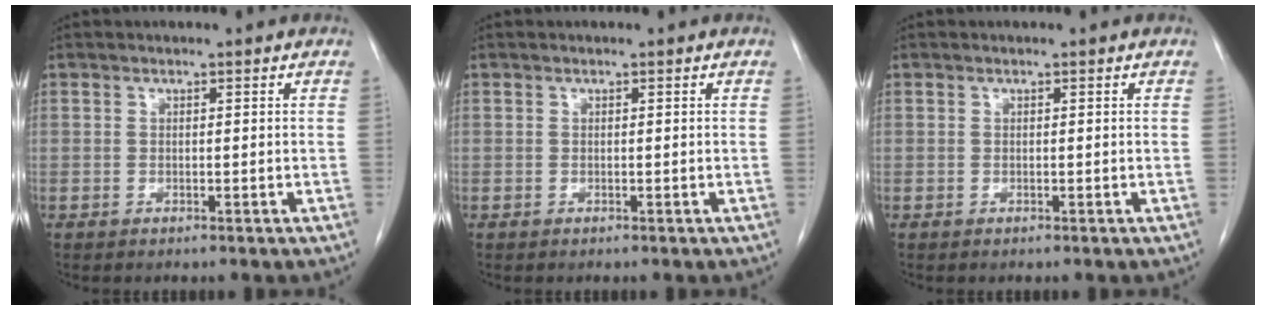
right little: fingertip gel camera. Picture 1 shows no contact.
{"total": 0.0}
{"total": 0.0}